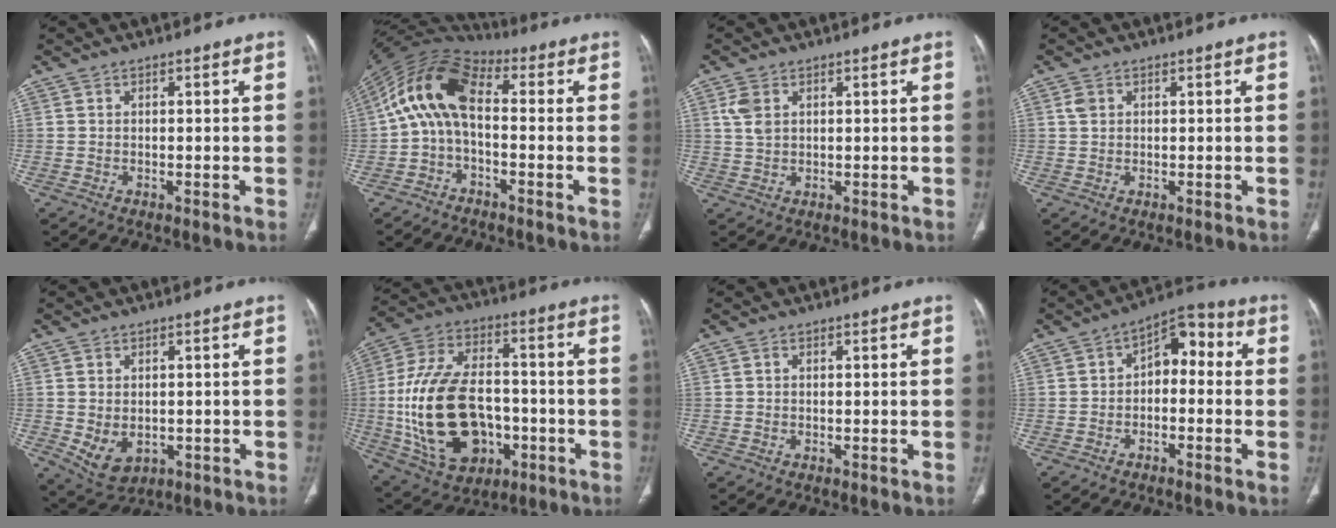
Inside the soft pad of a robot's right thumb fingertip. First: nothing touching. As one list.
[{"total": 12.2, "force": [-0.2, 6.7, 10.2], "torque": [-0.186, 0.041, -0.019]}, {"total": 3.4, "force": [1.2, 2.2, 2.4], "torque": [-0.056, 0.004, 0.030]}, {"total": 1.4, "force": [0.4, 1.0, 0.8], "torque": [-0.018, 0.005, 0.010]}, {"total": 6.4, "force": [-0.8, 4.5, 4.4], "torque": [-0.068, -0.008, 0.009]}, {"total": 23.4, "force": [-4.0, 15.3, 17.2], "torque": [-0.323, 0.022, -0.048]}, {"total": 0.0}, {"total": 7.8, "force": [-0.3, 5.0, 5.9], "torque": [-0.056, 0.042, -0.020]}]